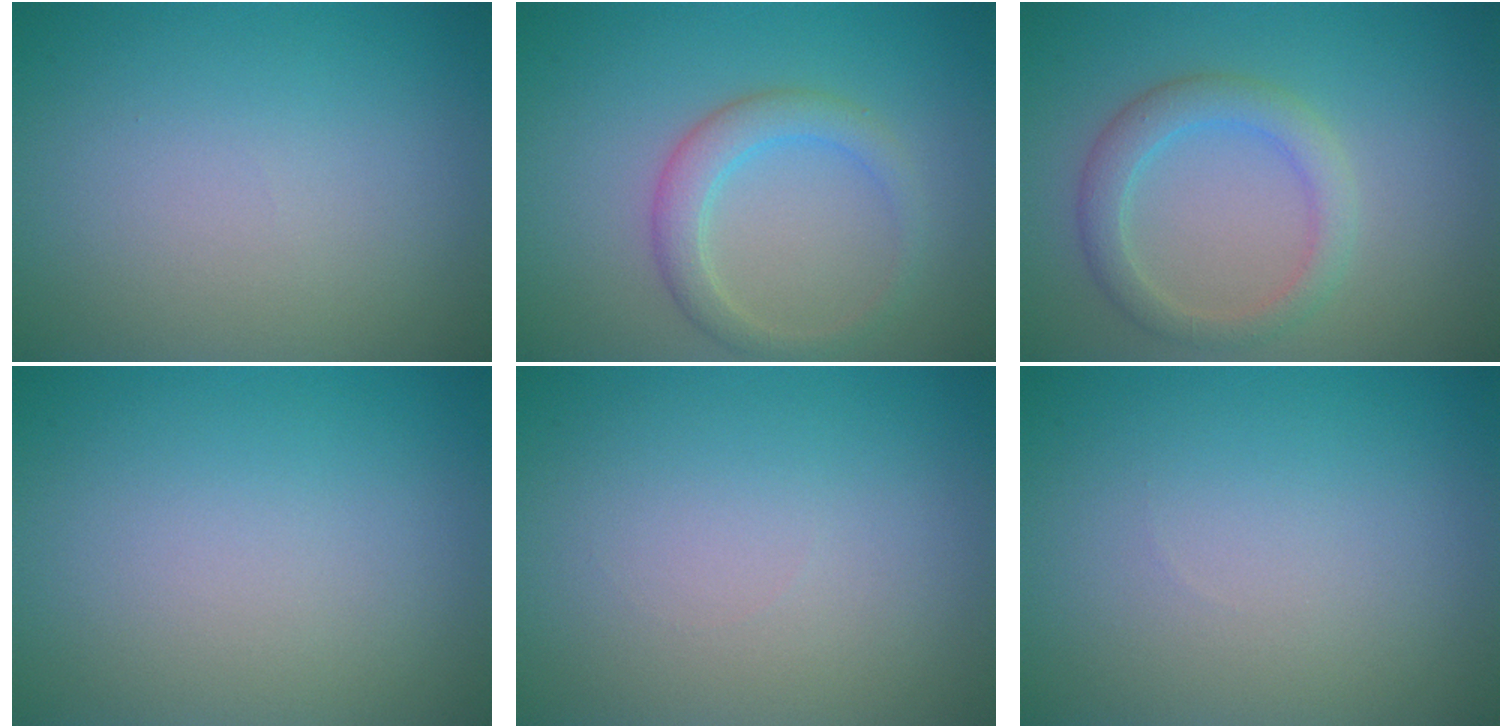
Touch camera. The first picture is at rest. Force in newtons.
{"total": 2.8, "press": 2.8, "slide": 0.1}
{"total": 3.1, "press": 3.1, "slide": 0.1}
{"total": 0.0}
{"total": 0.0}
{"total": 0.0}